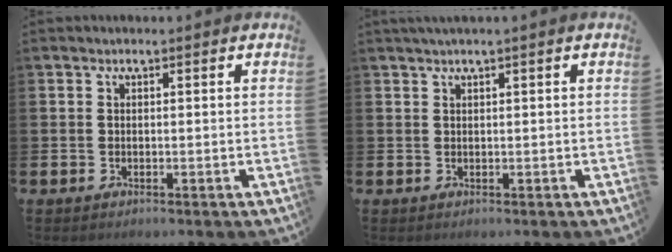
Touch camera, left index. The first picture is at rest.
{"total": 1.0, "force": [0.7, -0.2, 0.7], "torque": [-0.016, 0.003, 0.013]}